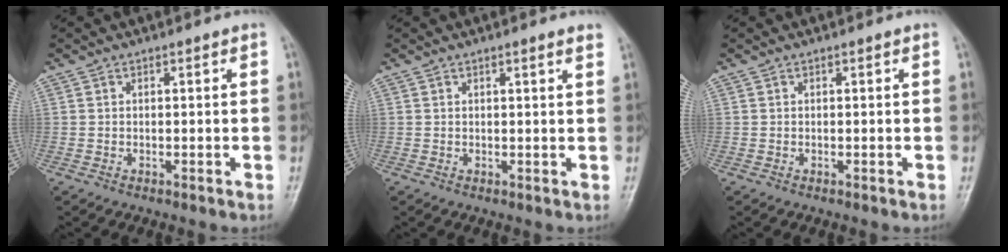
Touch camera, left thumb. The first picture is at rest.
{"total": 2.1, "force": [1.5, 0.0, 1.4], "torque": [-0.015, -0.001, 0.018]}
{"total": 0.0}